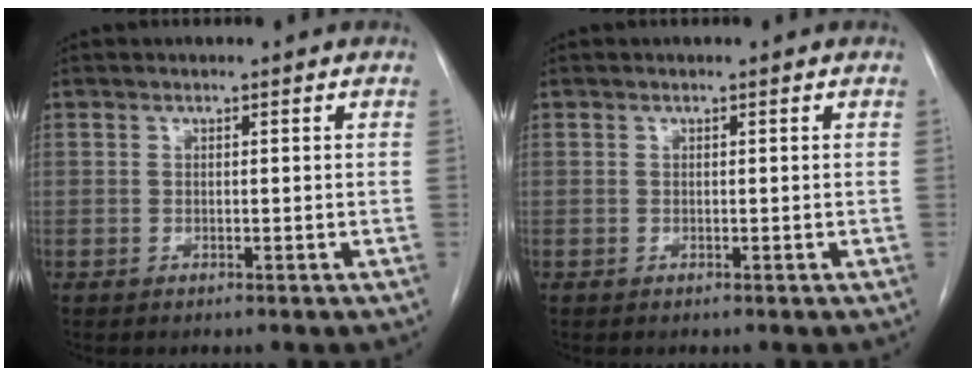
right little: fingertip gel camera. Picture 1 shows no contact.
{"total": 0.0}